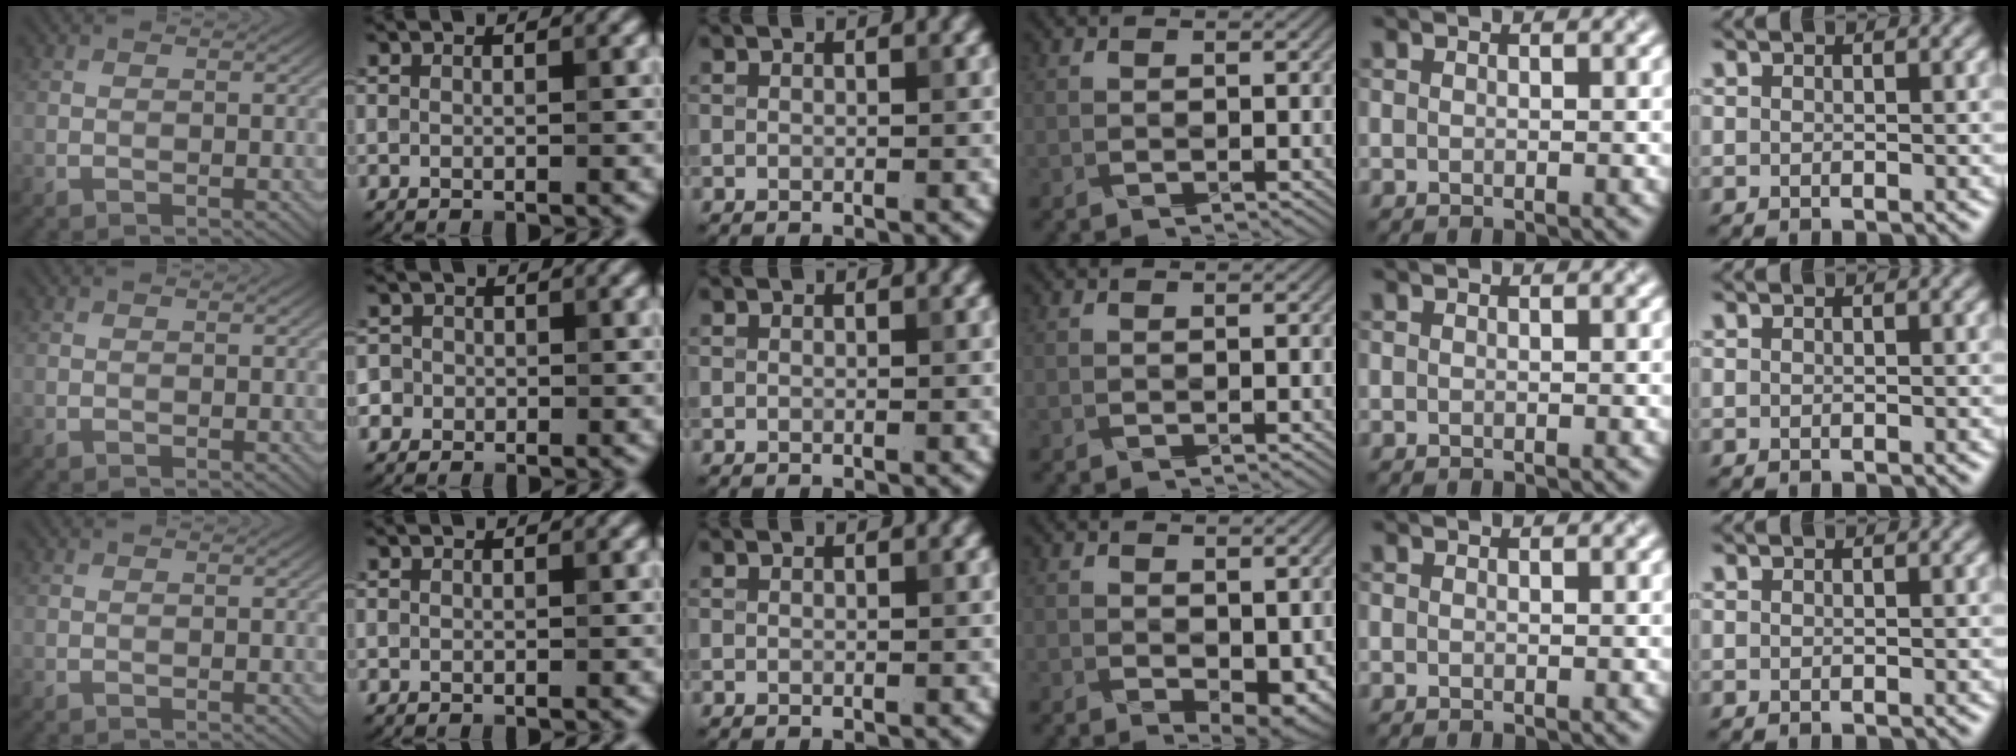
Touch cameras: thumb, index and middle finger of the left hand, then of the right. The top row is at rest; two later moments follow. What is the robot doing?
{"motion": "fold", "object": "plastic wrap"}